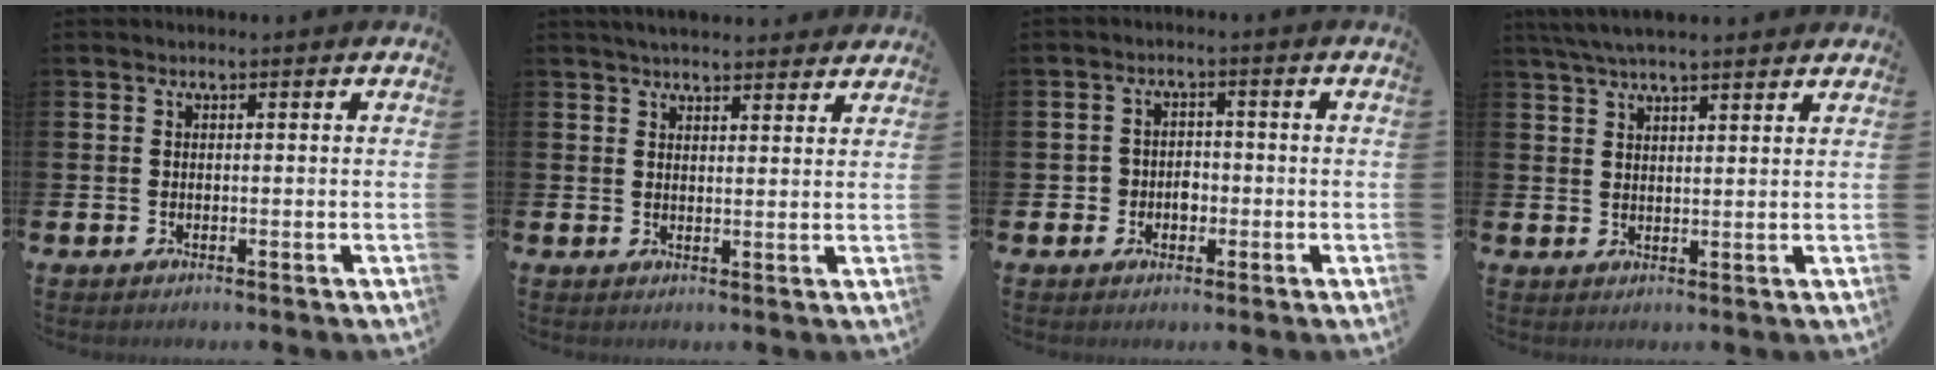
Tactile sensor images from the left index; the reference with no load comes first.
{"total": 3.8, "force": [3.7, 0.6, 0.6], "torque": [-0.015, -0.013, 0.067]}
{"total": 2.6, "force": [-0.8, 2.4, 0.7], "torque": [-0.010, 0.001, -0.024]}
{"total": 5.2, "force": [4.7, 0.8, 2.0], "torque": [-0.045, -0.009, 0.087]}